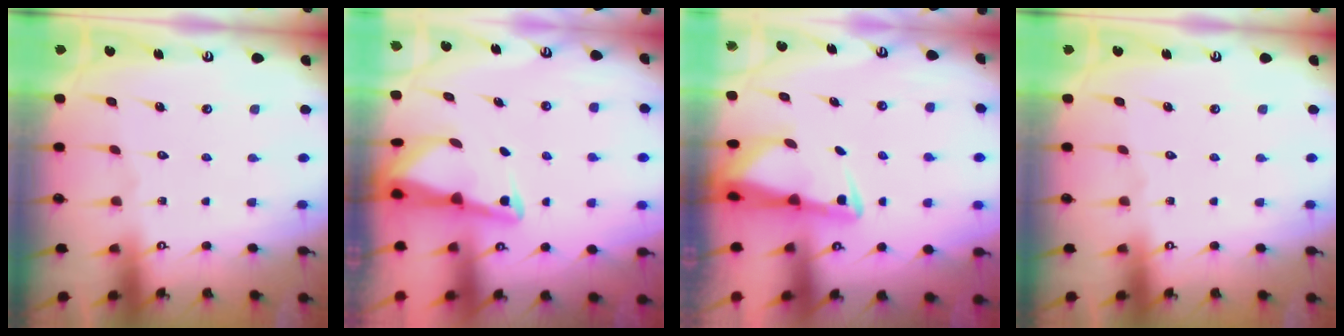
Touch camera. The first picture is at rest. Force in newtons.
{"total": 3.0, "press": 3.0, "slide": 0.4}
{"total": 2.9, "press": 2.9, "slide": 0.6}
{"total": 0.0}